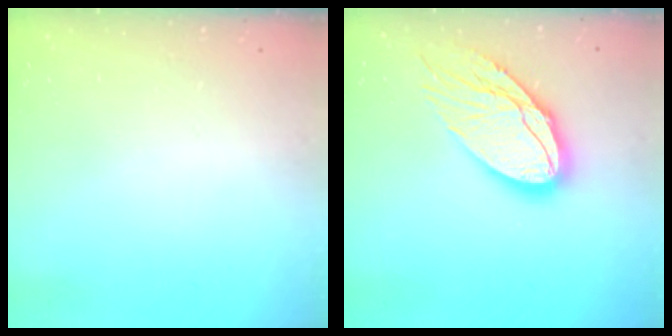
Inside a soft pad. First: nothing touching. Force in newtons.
{"total": 17.8, "press": 17.7, "slide": 1.5}